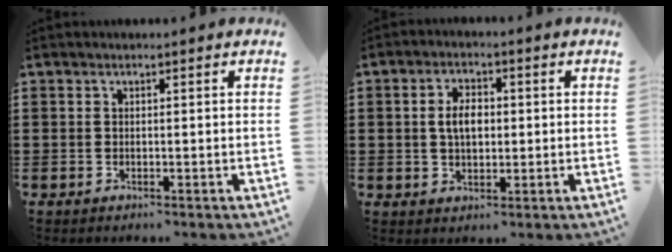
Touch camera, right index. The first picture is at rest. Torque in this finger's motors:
{"motor_torque": [0.25, -0.02, 0.39, 0.12]}